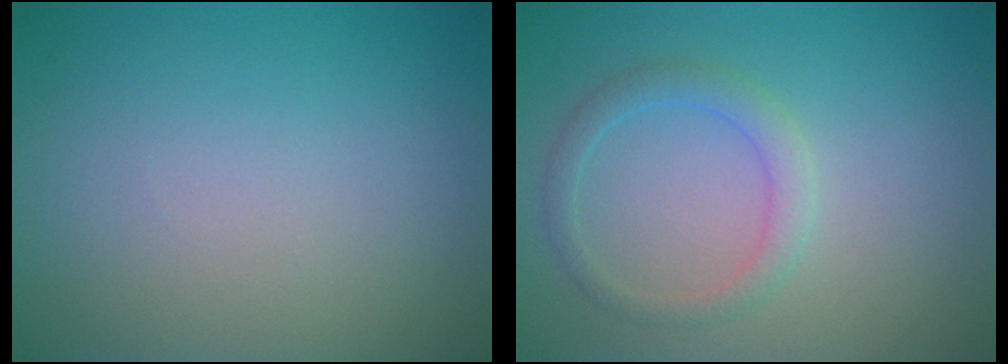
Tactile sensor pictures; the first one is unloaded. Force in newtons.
{"total": 2.1, "press": 2.0, "slide": 0.3}